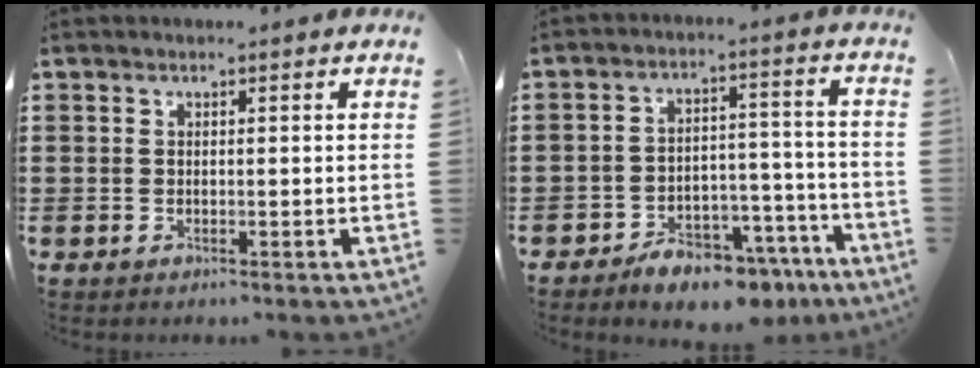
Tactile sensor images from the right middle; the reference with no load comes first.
{"total": 6.9, "force": [-6.2, 2.2, 2.2], "torque": [-0.026, 0.027, -0.114]}